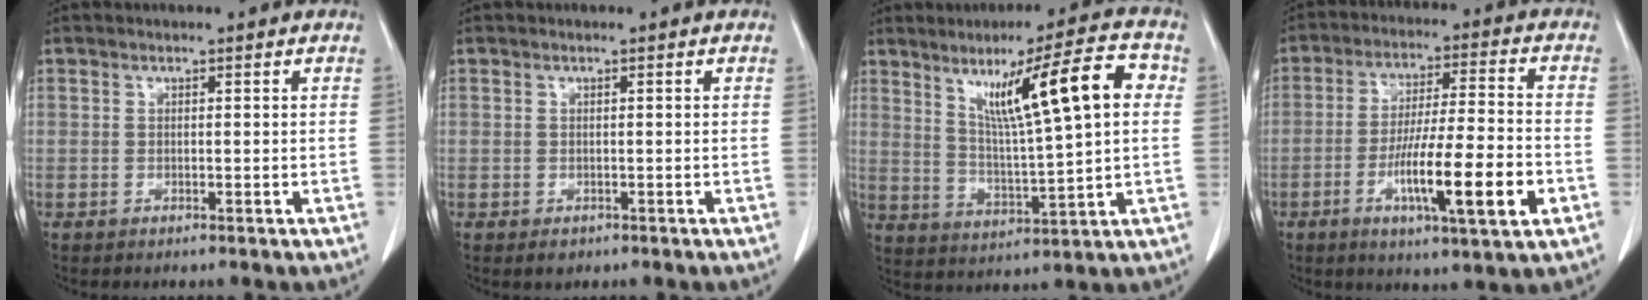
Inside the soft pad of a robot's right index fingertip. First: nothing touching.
{"total": 1.2, "force": [-0.7, 0.9, 0.5], "torque": [-0.007, 0.001, -0.004]}
{"total": 14.2, "force": [4.5, 0.9, 13.4], "torque": [-0.213, 0.014, 0.076]}
{"total": 14.6, "force": [-4.9, 1.1, 13.7], "torque": [-0.236, -0.011, -0.080]}